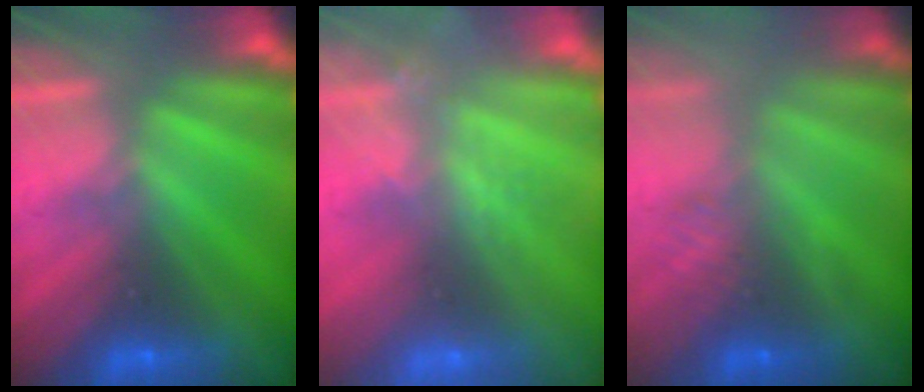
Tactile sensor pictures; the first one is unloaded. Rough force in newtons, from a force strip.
{"total": 2.2}
{"total": 2.5}